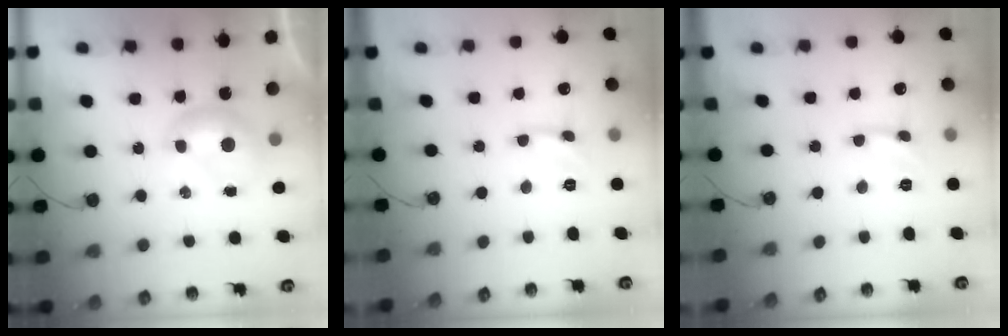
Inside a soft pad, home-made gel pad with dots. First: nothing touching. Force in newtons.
{"total": 0.0}
{"total": 0.0}